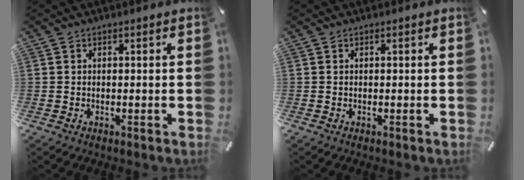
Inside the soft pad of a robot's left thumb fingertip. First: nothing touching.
{"total": 0.0}